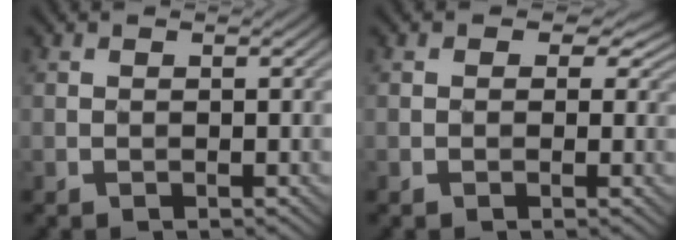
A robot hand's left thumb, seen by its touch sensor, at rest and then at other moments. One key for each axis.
{"total": 3.7, "fx": 1.2, "fy": 2.7, "fz": 2.2, "tx": -0.031, "ty": -0.006, "tz": 0.007}